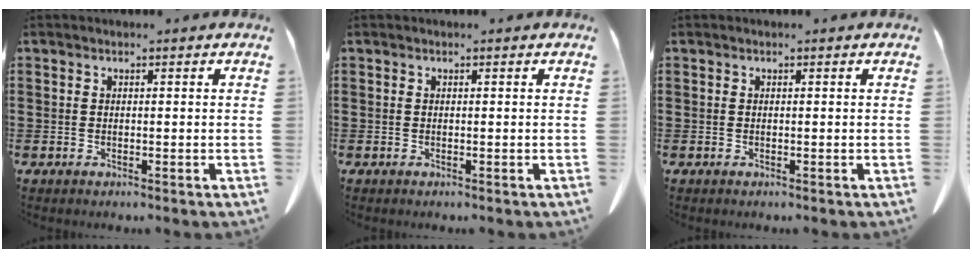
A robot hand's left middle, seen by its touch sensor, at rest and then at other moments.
{"total": 0.0}
{"total": 0.0}